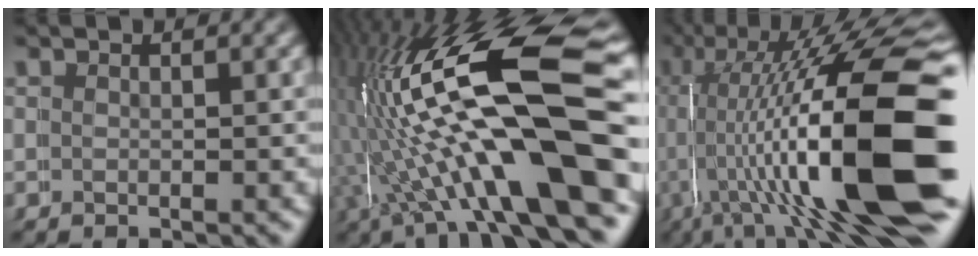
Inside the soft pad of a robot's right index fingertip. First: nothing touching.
{"total": 16.7, "force": [1.1, 6.5, 15.3], "torque": [-0.279, -0.004, 0.019]}
{"total": 16.4, "force": [-0.4, 6.6, 15.0], "torque": [-0.235, 0.004, -0.009]}